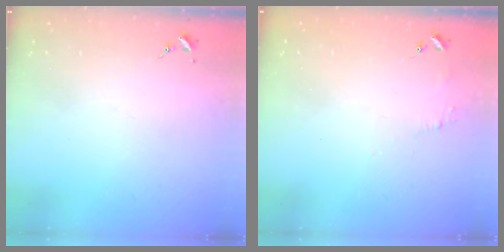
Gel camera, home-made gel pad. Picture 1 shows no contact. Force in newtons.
{"total": 4.8, "press": 4.8, "slide": 0.4}